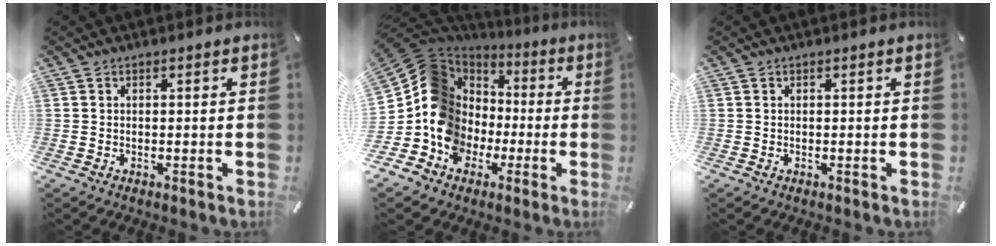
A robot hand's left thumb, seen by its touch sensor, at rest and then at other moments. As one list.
[{"total": 15.3, "force": [-2.9, 14.0, 5.6], "torque": [-0.146, -0.006, -0.041]}, {"total": 0.0}]